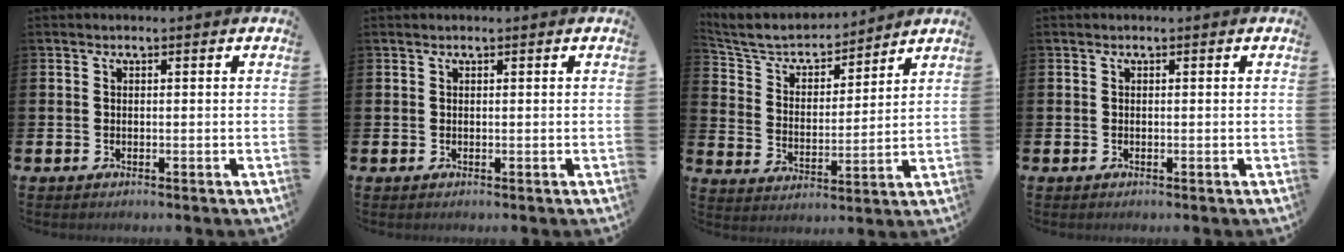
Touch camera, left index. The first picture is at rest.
{"total": 0.0}
{"total": 6.2, "force": [5.8, 2.0, 1.3], "torque": [-0.061, -0.040, 0.097]}
{"total": 0.0}